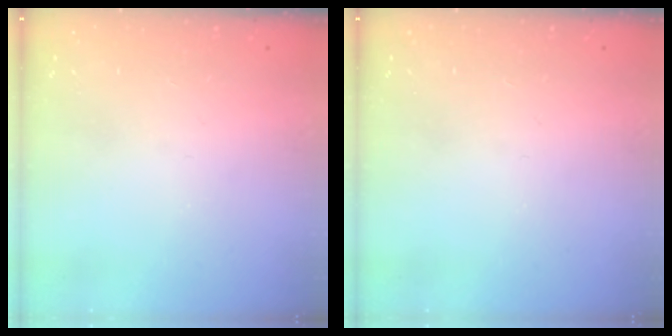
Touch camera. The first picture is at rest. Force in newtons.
{"total": 0.0}